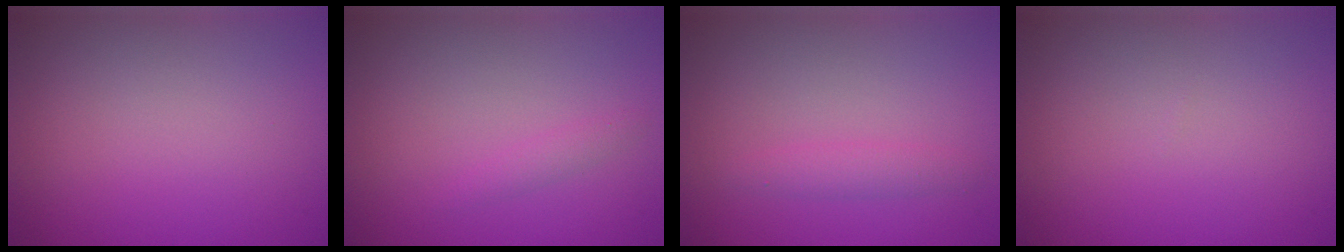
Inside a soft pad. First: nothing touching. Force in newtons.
{"total": 0.9, "press": 0.9, "slide": 0.0}
{"total": 1.5, "press": 1.4, "slide": 0.1}
{"total": 0.0}